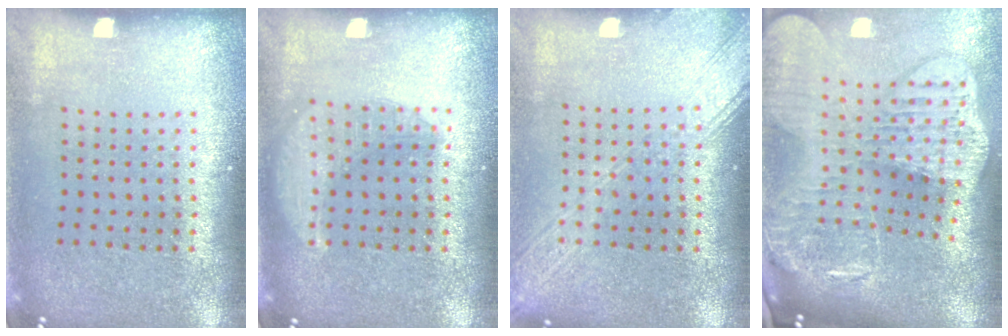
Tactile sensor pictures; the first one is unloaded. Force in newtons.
{"total": 2.6, "press": 2.6, "slide": 0.4}
{"total": 3.5, "press": 3.5, "slide": 0.5}
{"total": 4.4, "press": 3.3, "slide": 2.9}